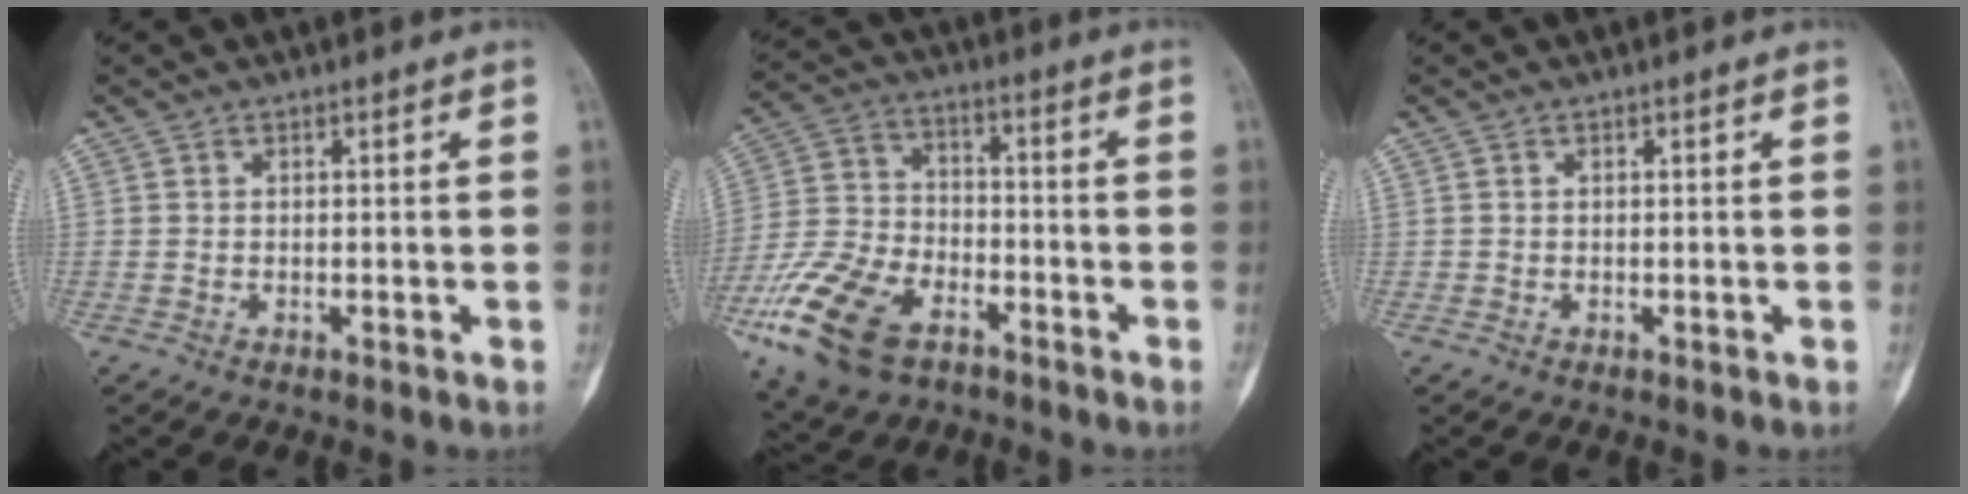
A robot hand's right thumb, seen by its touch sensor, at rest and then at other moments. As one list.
[{"total": 17.0, "force": [-9.2, 9.5, 10.8], "torque": [-0.222, 0.030, -0.176]}, {"total": 0.0}]